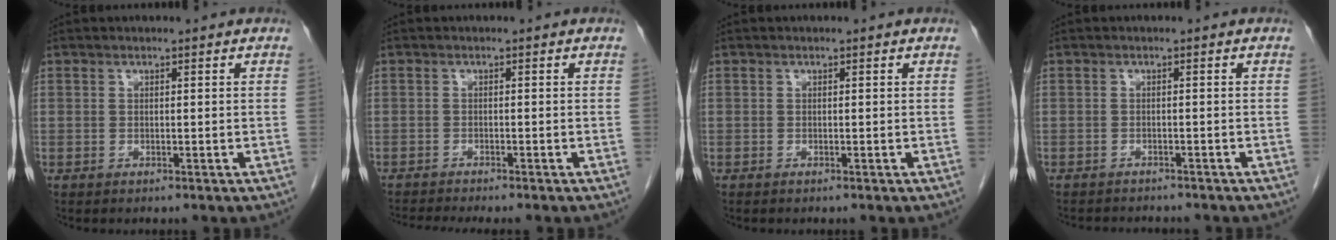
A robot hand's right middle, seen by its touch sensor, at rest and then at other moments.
{"total": 5.1, "force": [-4.7, -0.4, 2.0], "torque": [-0.024, -0.010, -0.074]}
{"total": 0.0}
{"total": 5.4, "force": [-5.1, 1.3, 1.4], "torque": [-0.015, -0.004, -0.069]}